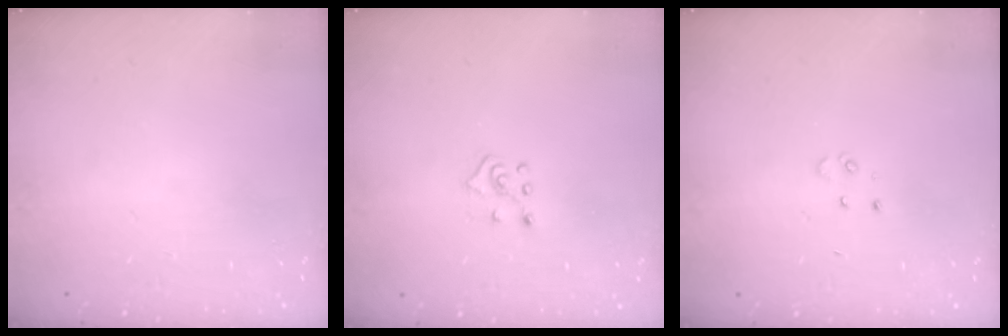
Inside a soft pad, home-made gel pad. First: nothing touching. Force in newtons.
{"total": 2.3, "press": 2.3, "slide": 0.5}
{"total": 3.5, "press": 3.4, "slide": 0.4}